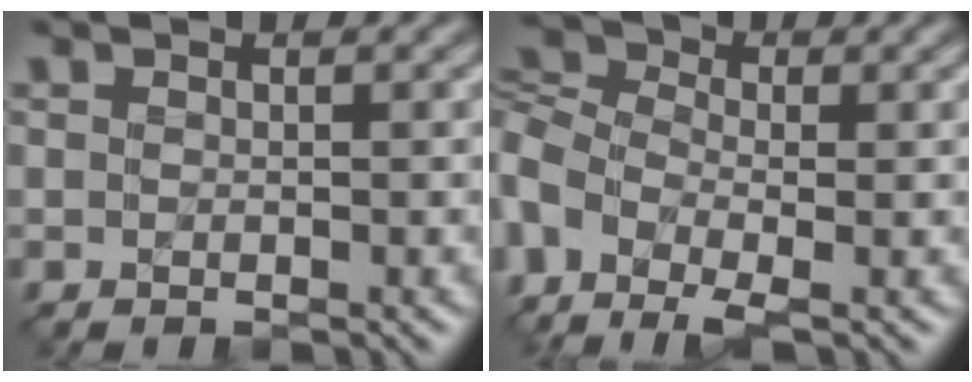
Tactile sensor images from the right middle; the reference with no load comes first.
{"total": 5.2, "force": [-2.2, 2.9, 3.7], "torque": [-0.129, 0.001, -0.046]}